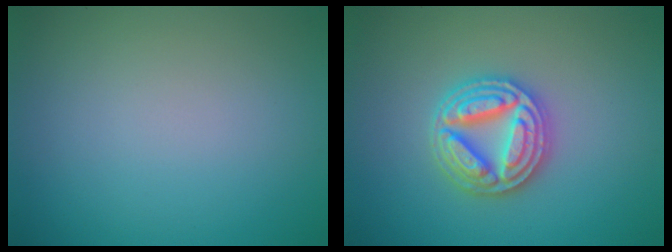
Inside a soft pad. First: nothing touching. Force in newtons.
{"total": 4.5, "press": 4.4, "slide": 0.7}